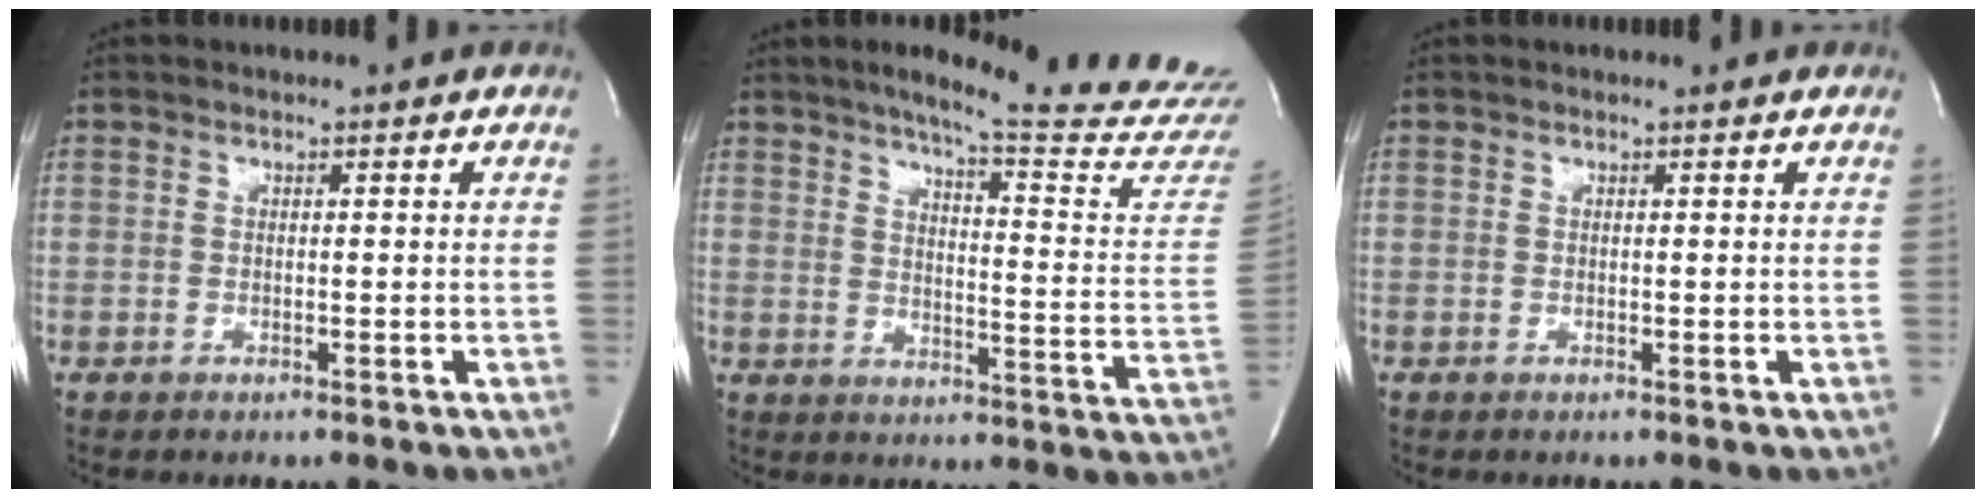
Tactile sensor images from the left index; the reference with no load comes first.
{"total": 23.9, "force": [21.8, -0.9, 9.7], "torque": [-0.138, -0.112, 0.260]}
{"total": 0.6, "force": [0.5, 0.0, 0.1], "torque": [-0.005, 0.000, 0.006]}